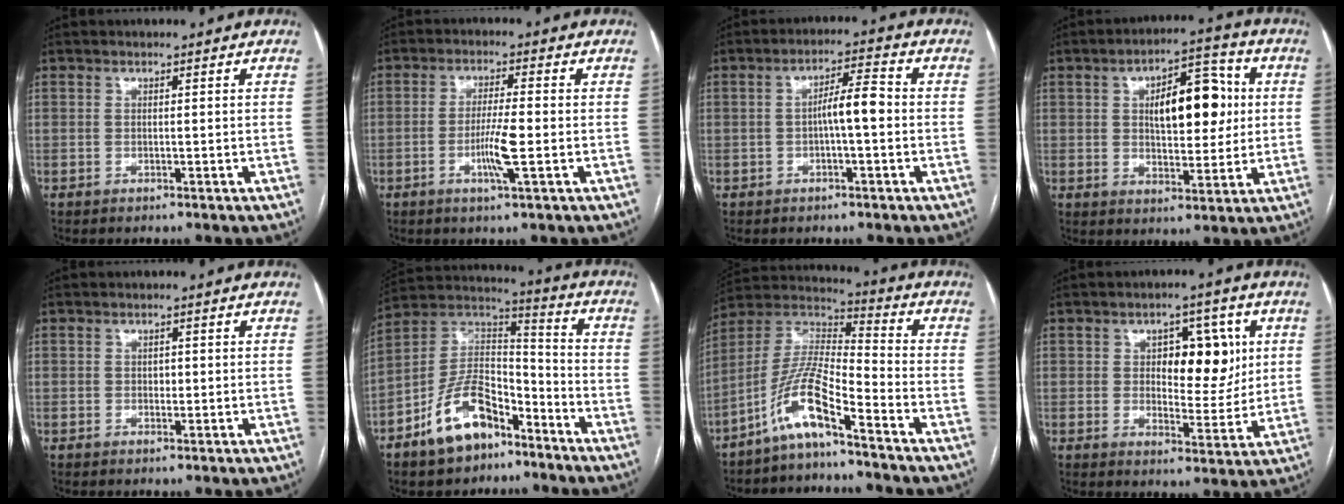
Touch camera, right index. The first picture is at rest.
{"total": 5.7, "force": [-1.5, -0.1, 5.5], "torque": [-0.106, -0.010, -0.028]}
{"total": 5.3, "force": [-0.5, 0.9, 5.2], "torque": [-0.089, 0.016, -0.009]}
{"total": 12.3, "force": [2.4, 5.6, 10.7], "torque": [-0.158, 0.023, 0.041]}
{"total": 1.1, "force": [0.0, 0.8, 0.7], "torque": [-0.009, 0.002, 0.001]}
{"total": 13.8, "force": [-8.5, 7.0, 8.4], "torque": [-0.162, 0.030, -0.153]}
{"total": 10.6, "force": [-6.8, 1.2, 8.0], "torque": [-0.177, 0.009, -0.140]}
{"total": 9.4, "force": [2.4, 4.7, 7.8], "torque": [-0.096, 0.013, 0.039]}